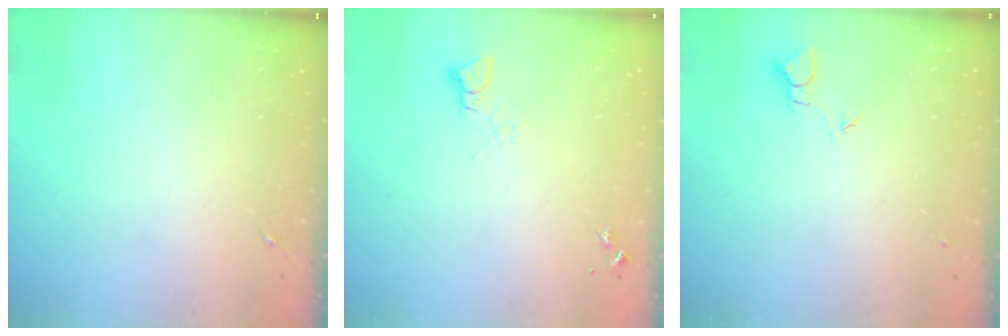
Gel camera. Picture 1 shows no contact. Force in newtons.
{"total": 2.5, "press": 2.5, "slide": 0.1}
{"total": 2.0, "press": 2.0, "slide": 0.1}